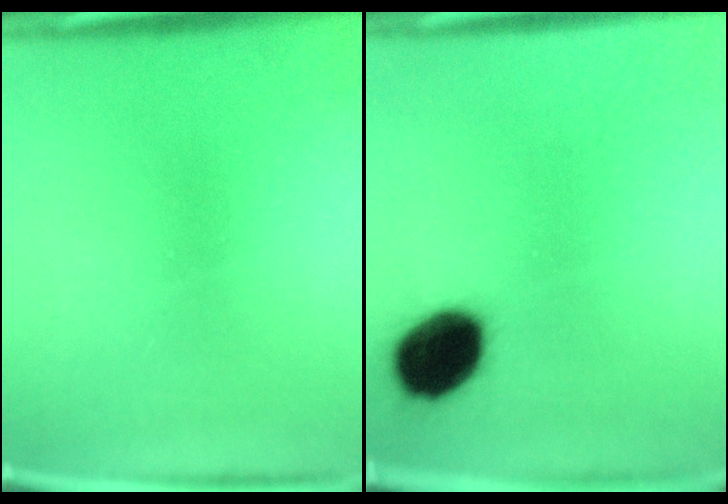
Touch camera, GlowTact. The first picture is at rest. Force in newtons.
{"total": 12.4}